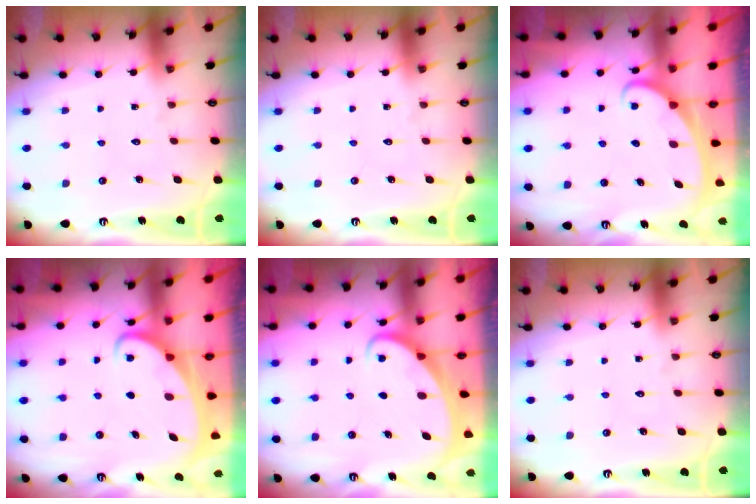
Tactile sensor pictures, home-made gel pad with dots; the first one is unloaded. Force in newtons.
{"total": 0.0}
{"total": 2.6, "press": 2.6, "slide": 0.4}
{"total": 2.7, "press": 2.7, "slide": 0.3}
{"total": 2.0, "press": 2.0, "slide": 0.2}
{"total": 0.0}